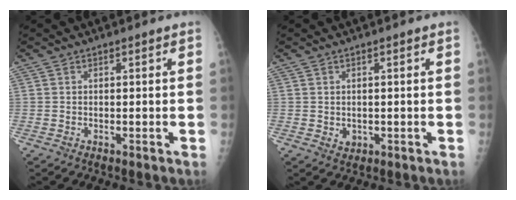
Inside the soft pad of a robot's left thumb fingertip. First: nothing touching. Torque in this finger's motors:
{"motor_torque": [-0.34, 0.35, -0.11, -0.08, 0.00]}